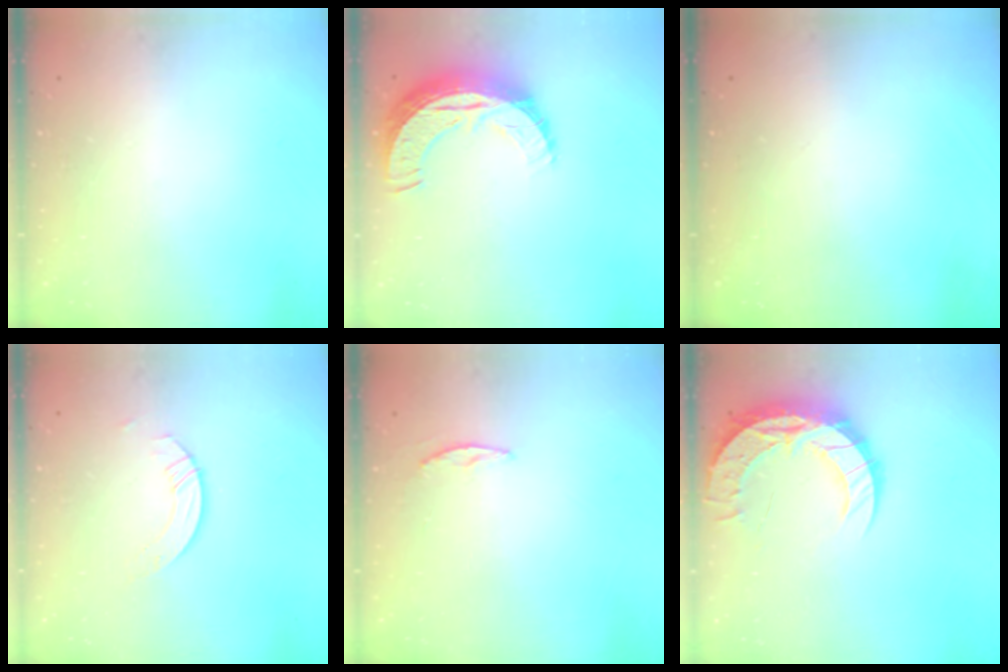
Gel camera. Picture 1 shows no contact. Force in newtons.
{"total": 10.9, "press": 10.9, "slide": 0.7}
{"total": 0.0}
{"total": 3.5, "press": 3.5, "slide": 0.4}
{"total": 3.5, "press": 3.5, "slide": 0.4}
{"total": 13.4, "press": 13.4, "slide": 1.0}